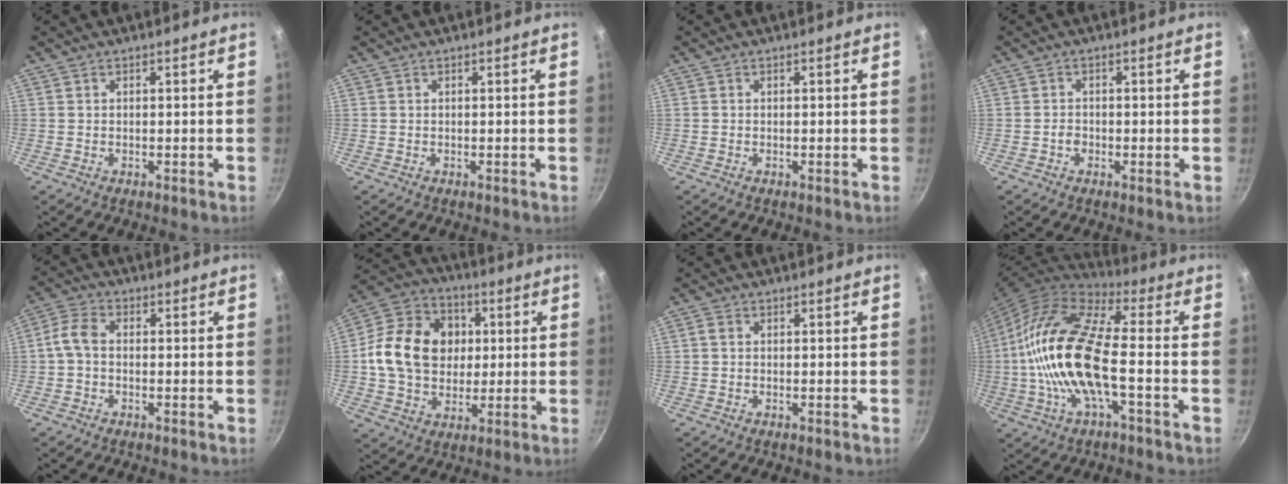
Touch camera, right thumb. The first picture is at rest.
{"total": 0.0}
{"total": 0.0}
{"total": 1.4, "force": [-0.5, 1.0, 0.7], "torque": [-0.012, 0.005, -0.011]}
{"total": 4.7, "force": [-0.6, 3.2, 3.3], "torque": [-0.076, 0.022, -0.026]}
{"total": 18.5, "force": [1.8, 14.8, 11.0], "torque": [-0.164, 0.021, 0.024]}
{"total": 1.2, "force": [0.2, 1.0, 0.7], "torque": [-0.013, 0.005, 0.002]}
{"total": 20.3, "force": [-2.5, 7.6, 18.6], "torque": [-0.365, 0.030, -0.065]}